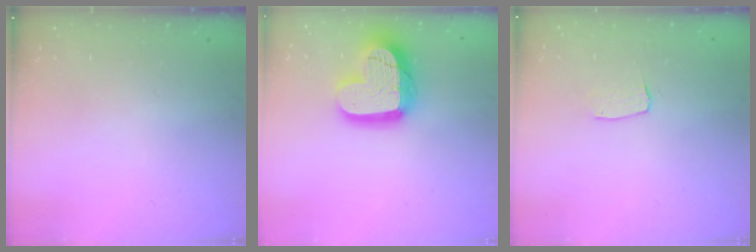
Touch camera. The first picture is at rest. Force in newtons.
{"total": 18.9, "press": 18.8, "slide": 1.5}
{"total": 3.7, "press": 3.7, "slide": 0.2}